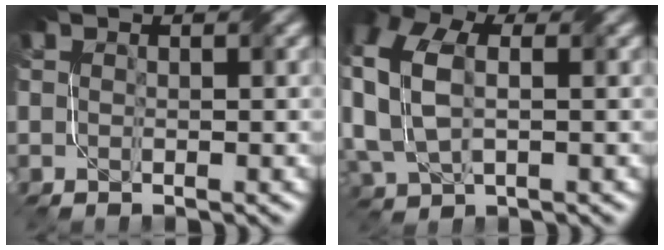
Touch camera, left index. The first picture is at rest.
{"total": 8.5, "force": [1.4, 5.3, 6.5], "torque": [-0.179, 0.013, 0.028]}